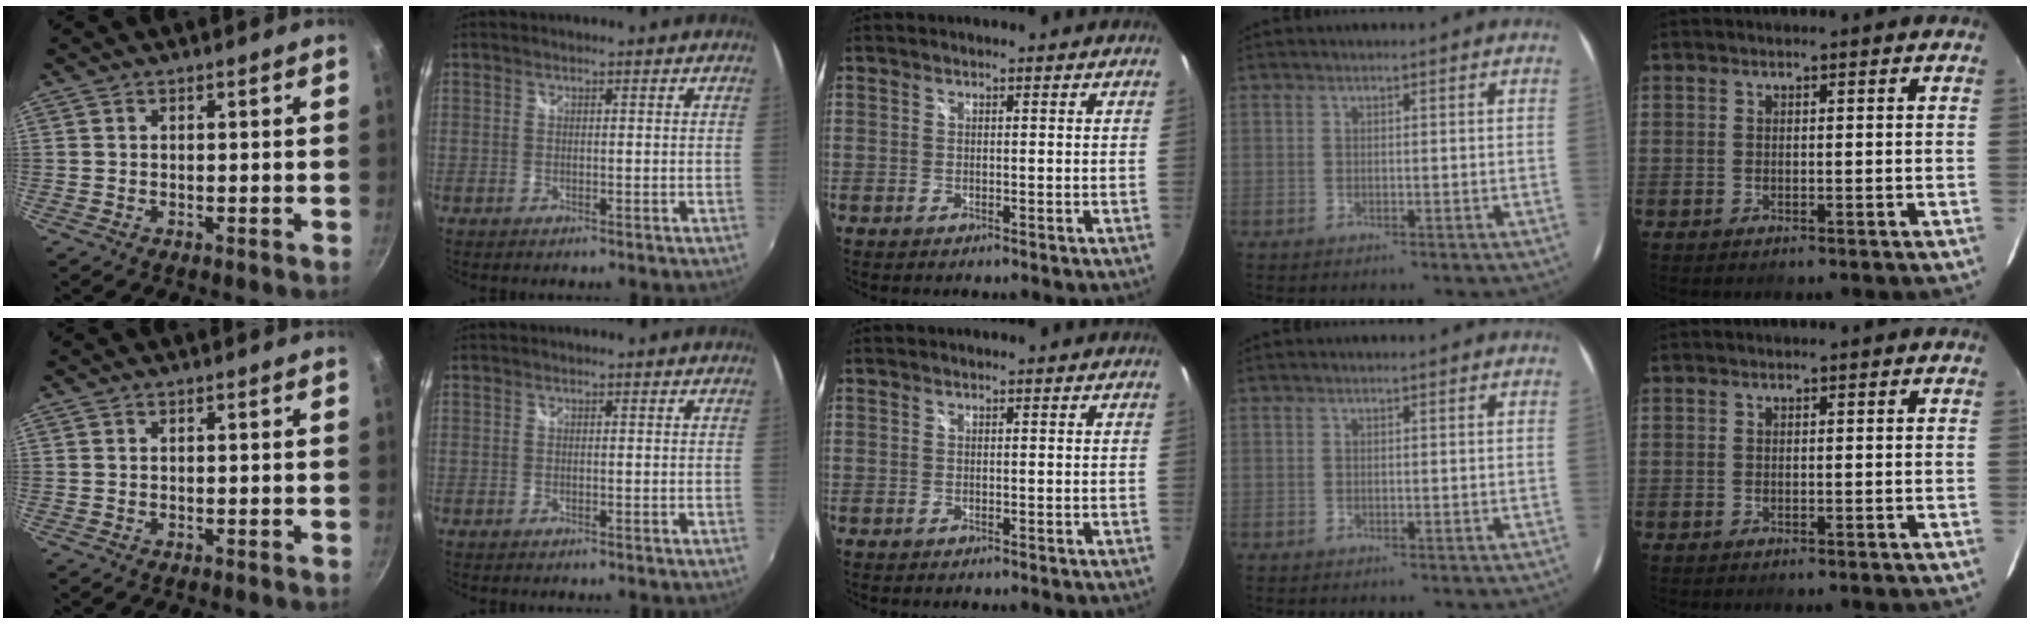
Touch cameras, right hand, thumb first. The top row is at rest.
{}